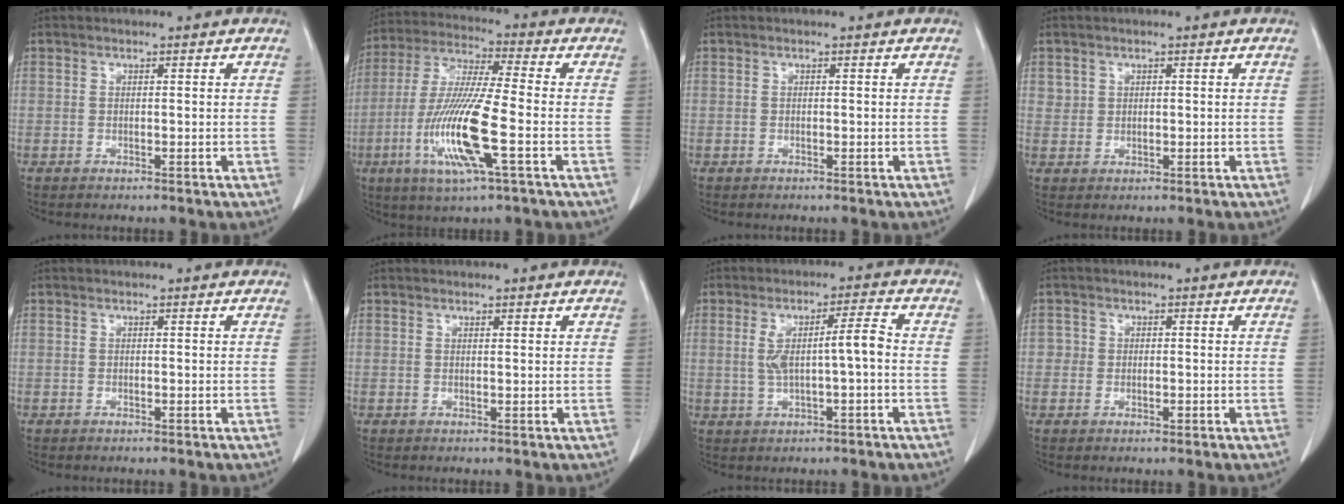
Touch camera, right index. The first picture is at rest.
{"total": 14.8, "force": [-4.4, 0.9, 14.1], "torque": [-0.293, -0.016, -0.085]}
{"total": 0.0}
{"total": 1.6, "force": [0.8, 1.4, 0.1], "torque": [0.012, 0.001, 0.008]}
{"total": 0.0}
{"total": 0.5, "force": [0.5, 0.0, 0.3], "torque": [-0.006, -0.002, 0.007]}
{"total": 6.2, "force": [-0.1, 0.7, 6.2], "torque": [-0.116, 0.018, 0.004]}
{"total": 1.8, "force": [-0.2, 1.7, 0.6], "torque": [-0.001, 0.006, -0.005]}